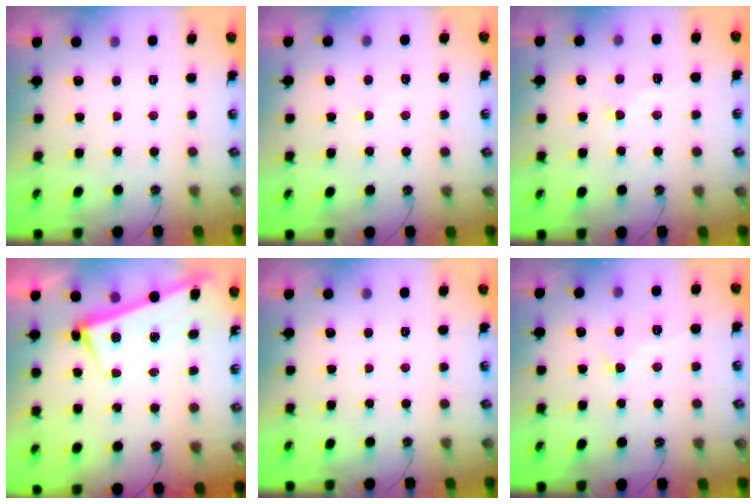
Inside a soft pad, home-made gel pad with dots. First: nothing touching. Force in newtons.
{"total": 0.6, "press": 0.1, "slide": 0.5}
{"total": 0.7, "press": 0.3, "slide": 0.6}
{"total": 2.6, "press": 2.5, "slide": 0.7}
{"total": 0.0}
{"total": 0.6, "press": 0.0, "slide": 0.6}